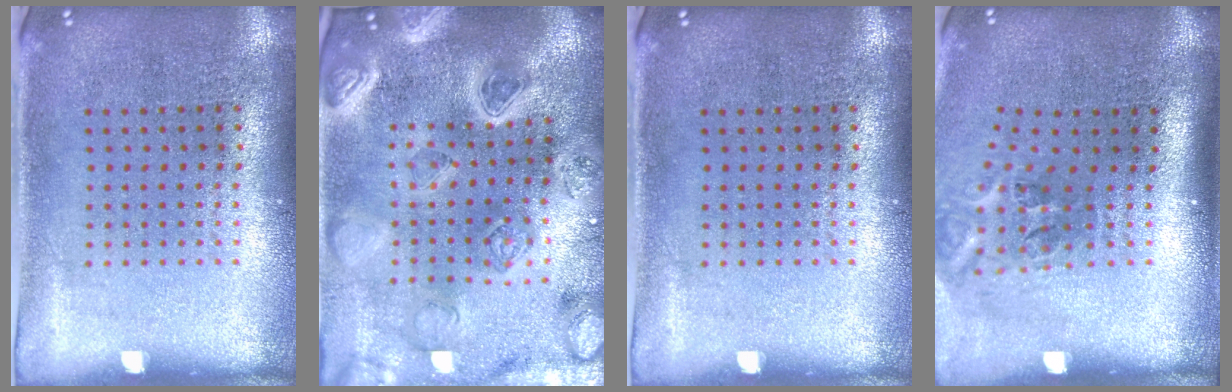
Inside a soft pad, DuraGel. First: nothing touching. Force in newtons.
{"total": 4.8, "press": 4.2, "slide": 2.5}
{"total": 0.0}
{"total": 2.4, "press": 1.6, "slide": 1.8}